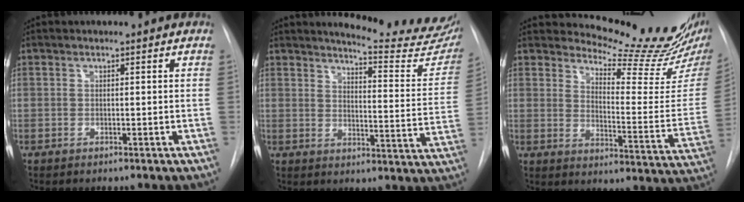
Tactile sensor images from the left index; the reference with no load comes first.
{"total": 19.3, "force": [17.8, 2.2, 7.1], "torque": [-0.082, -0.100, 0.200]}
{"total": 16.5, "force": [15.8, 0.2, 4.9], "torque": [-0.071, -0.124, 0.189]}